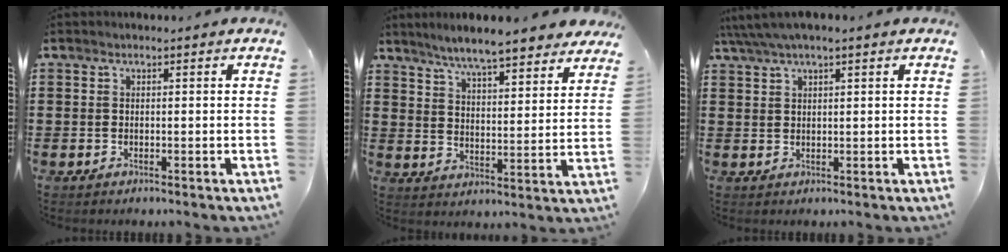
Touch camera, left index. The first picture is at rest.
{"total": 6.7, "force": [6.2, 0.1, 2.4], "torque": [-0.072, -0.031, 0.108]}
{"total": 2.8, "force": [1.8, 0.4, 2.1], "torque": [-0.044, 0.005, 0.032]}